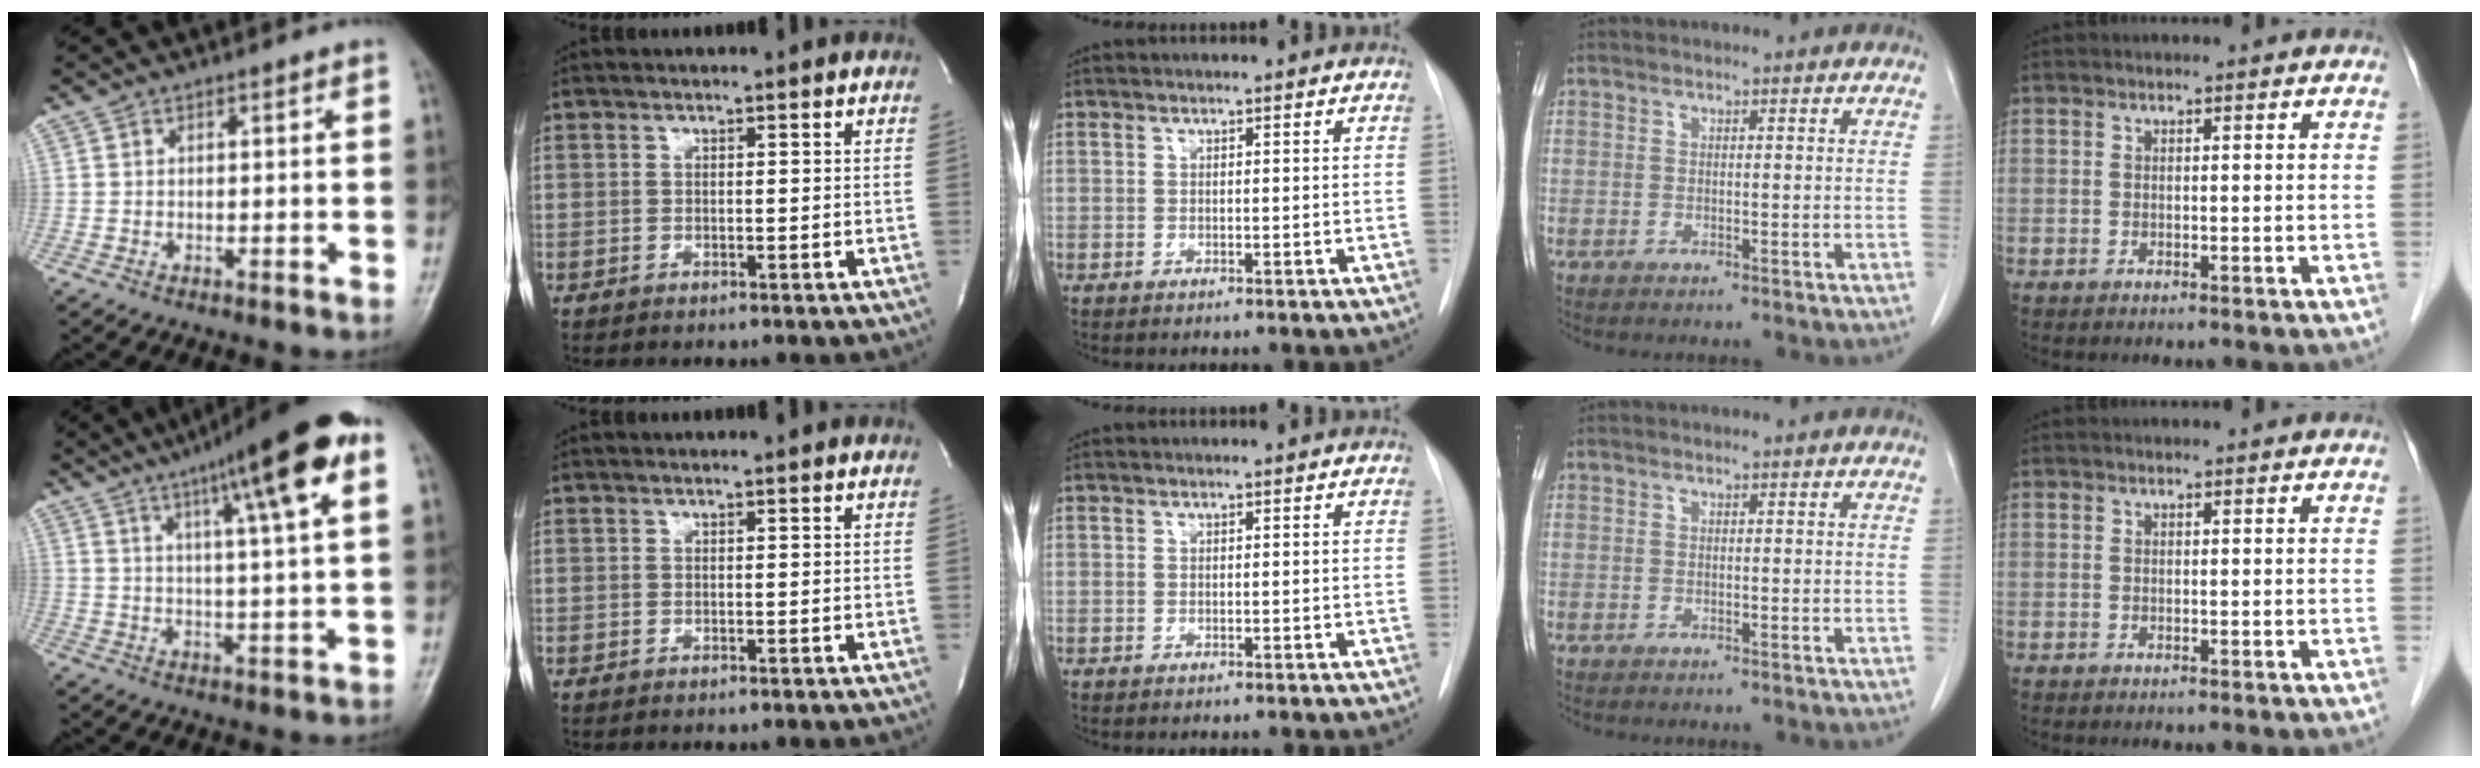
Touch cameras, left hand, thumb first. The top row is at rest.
{"thumb": {"total": 17.4, "force": [8.3, 2.4, 15.1], "torque": [-0.217, -0.004, 0.118]}}